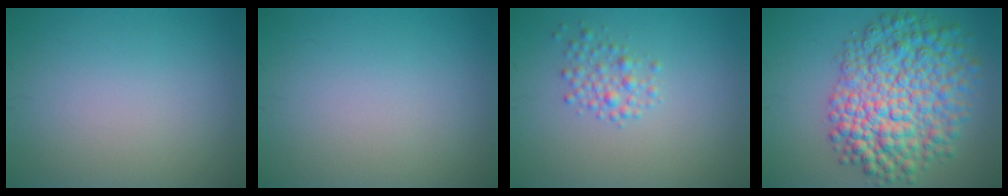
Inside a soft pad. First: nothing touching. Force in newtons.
{"total": 0.0}
{"total": 1.9, "press": 1.9, "slide": 0.1}
{"total": 10.0, "press": 10.0, "slide": 0.3}